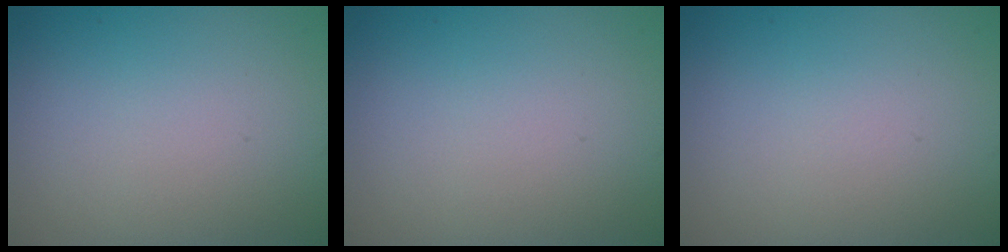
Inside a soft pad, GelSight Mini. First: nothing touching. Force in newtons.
{"total": 0.0}
{"total": 0.0}